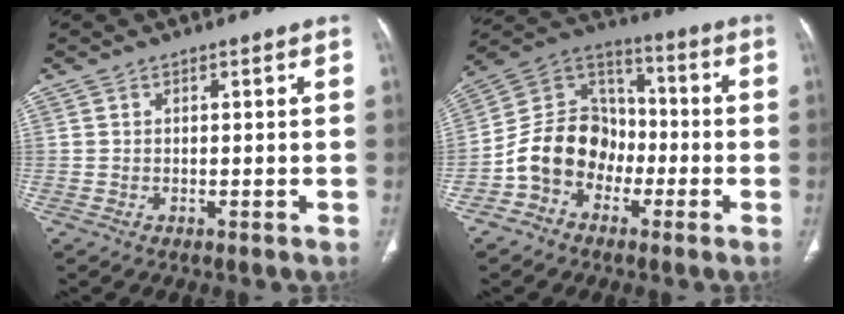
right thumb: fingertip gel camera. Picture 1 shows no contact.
{"total": 13.2, "force": [-4.4, 10.8, 6.1], "torque": [-0.079, 0.061, -0.092]}